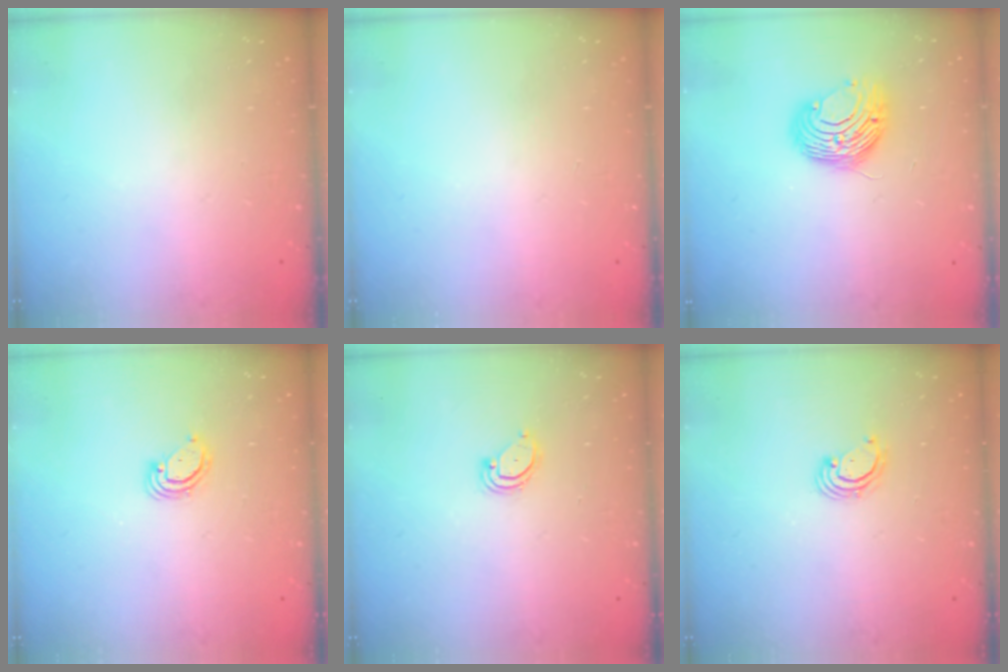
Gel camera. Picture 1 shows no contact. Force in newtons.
{"total": 0.0}
{"total": 9.3, "press": 9.3, "slide": 0.3}
{"total": 2.9, "press": 2.9, "slide": 0.2}
{"total": 3.6, "press": 3.5, "slide": 0.3}
{"total": 2.8, "press": 2.8, "slide": 0.3}